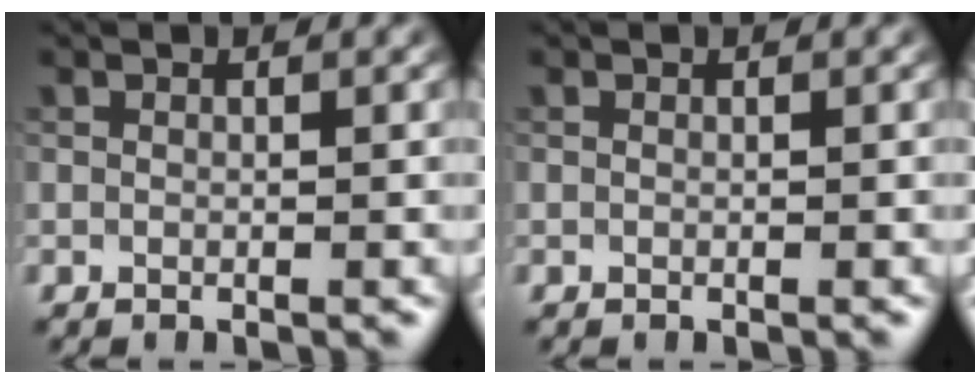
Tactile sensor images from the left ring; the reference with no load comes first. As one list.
[{"total": 0.0}]